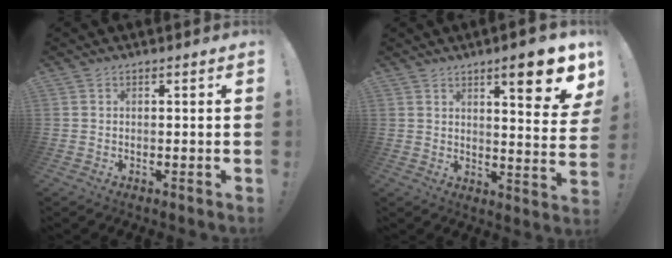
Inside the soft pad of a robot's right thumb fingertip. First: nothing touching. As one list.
[{"total": 11.8, "force": [6.5, 1.7, 9.7], "torque": [-0.111, -0.048, 0.092]}]